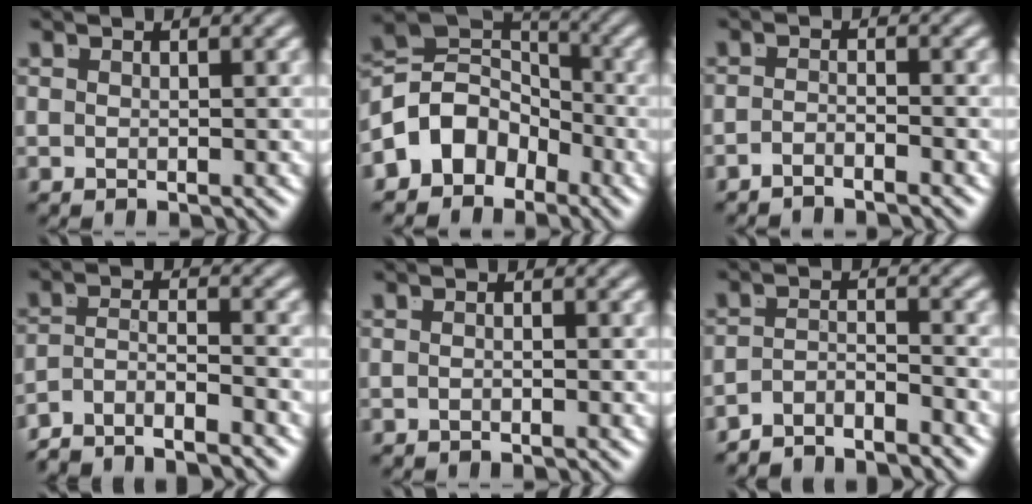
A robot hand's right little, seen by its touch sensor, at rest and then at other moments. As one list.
[{"total": 10.8, "force": [-0.7, 9.0, 5.9], "torque": [-0.121, -0.017, -0.015]}, {"total": 2.3, "force": [-2.1, -0.7, 0.5], "torque": [-0.003, -0.007, -0.034]}, {"total": 6.7, "force": [-5.0, 3.6, 2.6], "torque": [-0.050, -0.021, -0.087]}, {"total": 0.8, "force": [-0.5, -0.5, 0.3], "torque": [-0.007, -0.002, -0.009]}, {"total": 3.7, "force": [-3.5, 0.6, 1.1], "torque": [-0.010, -0.011, -0.060]}]